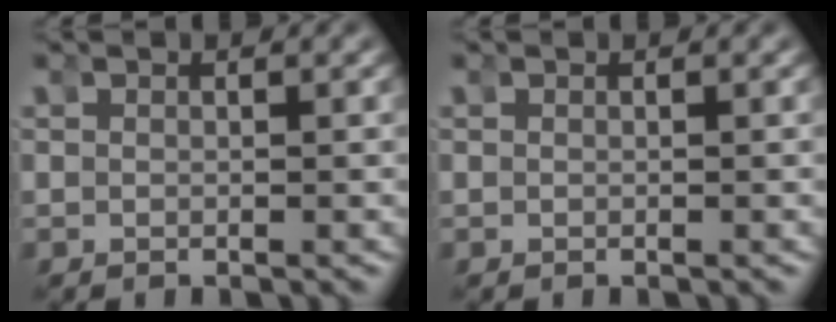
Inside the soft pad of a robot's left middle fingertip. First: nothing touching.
{"total": 0.0}